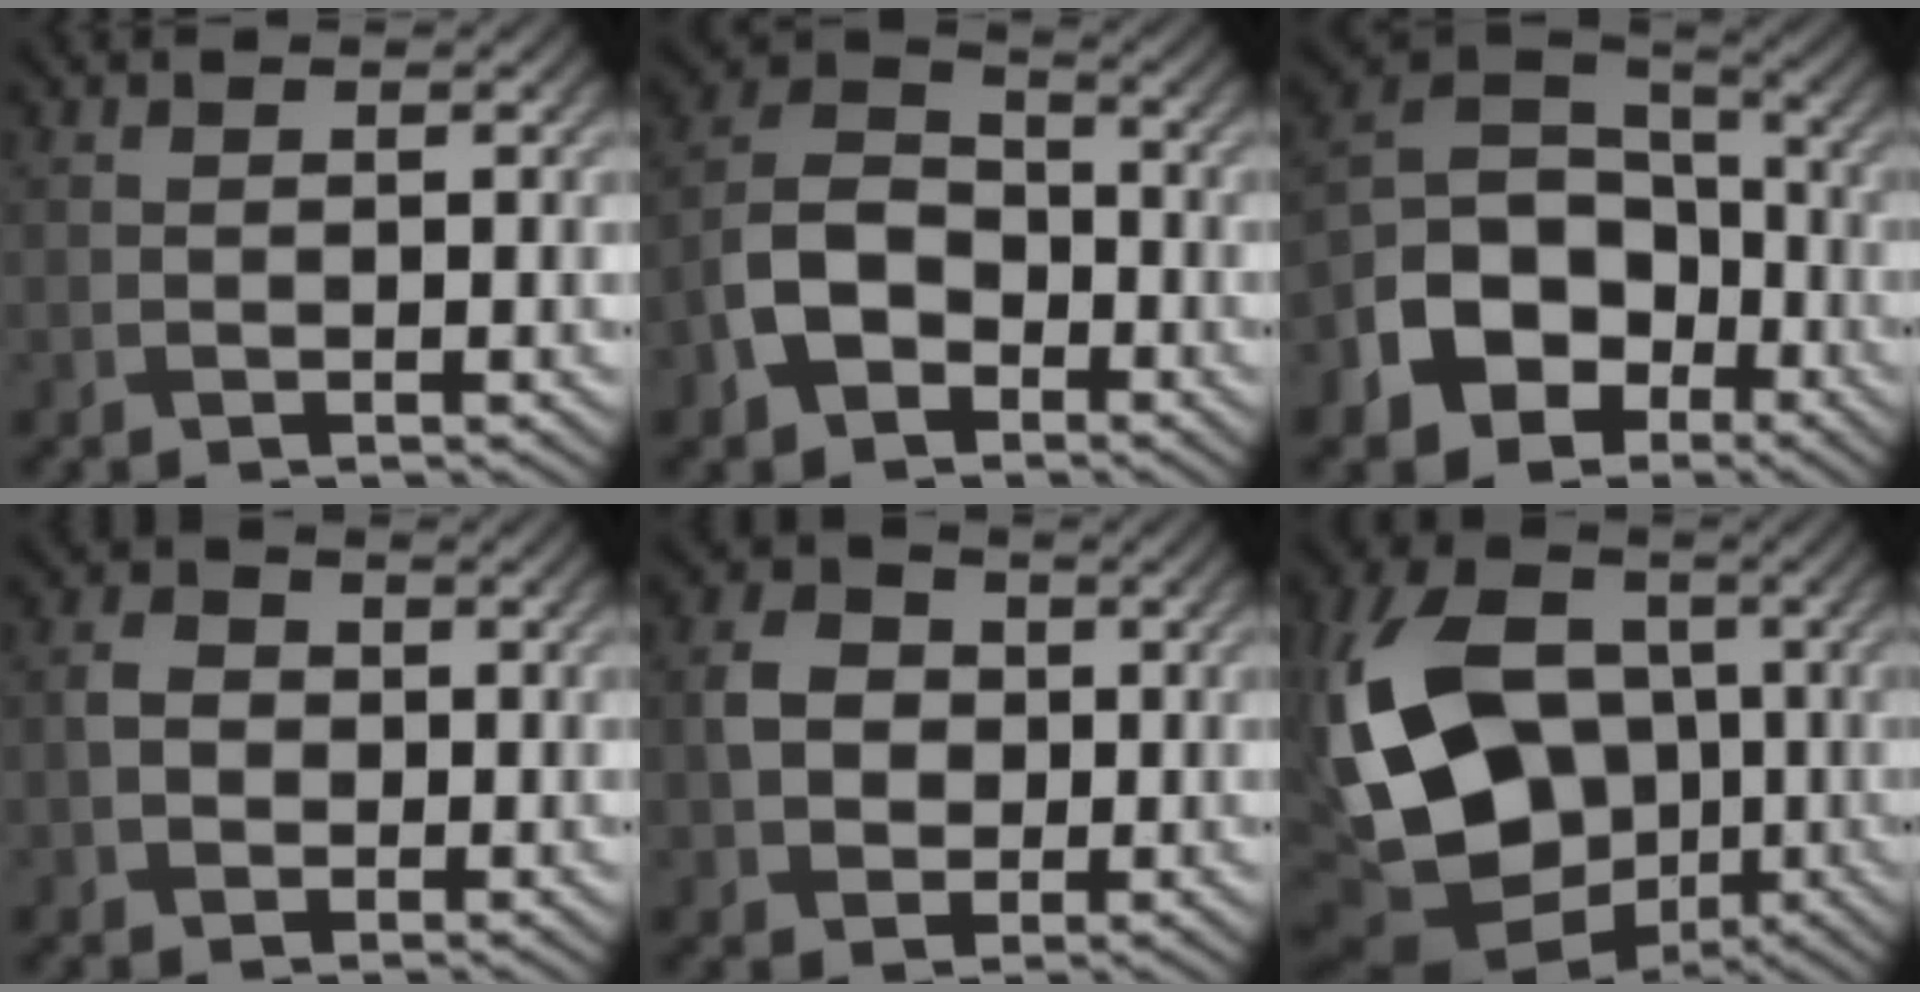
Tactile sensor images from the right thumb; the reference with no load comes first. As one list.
[{"total": 9.0, "force": [-3.9, 6.2, 5.2], "torque": [-0.117, -0.002, -0.093]}, {"total": 13.8, "force": [-5.8, 10.0, 7.4], "torque": [-0.168, -0.034, -0.109]}, {"total": 3.0, "force": [-0.2, 2.6, 1.5], "torque": [-0.034, 0.001, -0.010]}, {"total": 5.2, "force": [0.1, 4.5, 2.6], "torque": [-0.057, 0.004, -0.010]}, {"total": 19.9, "force": [-1.6, 14.5, 13.5], "torque": [-0.298, -0.021, -0.011]}]